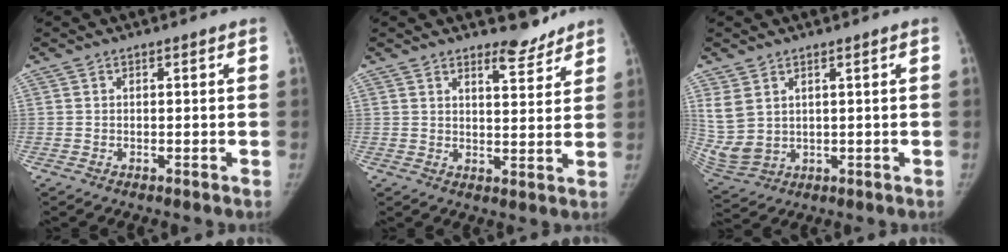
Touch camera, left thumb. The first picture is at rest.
{"total": 4.9, "force": [4.3, 1.5, 1.8], "torque": [-0.009, -0.037, 0.066]}
{"total": 8.1, "force": [2.8, 5.5, 5.2], "torque": [-0.113, -0.012, 0.077]}